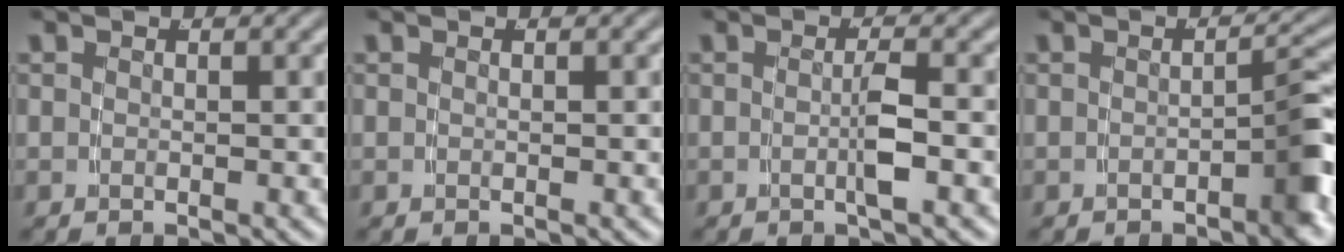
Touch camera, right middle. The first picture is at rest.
{"total": 0.0}
{"total": 2.0, "force": [-0.7, -0.8, 1.7], "torque": [-0.020, -0.001, -0.010]}
{"total": 2.7, "force": [-1.4, 0.1, 2.3], "torque": [-0.027, 0.007, -0.026]}